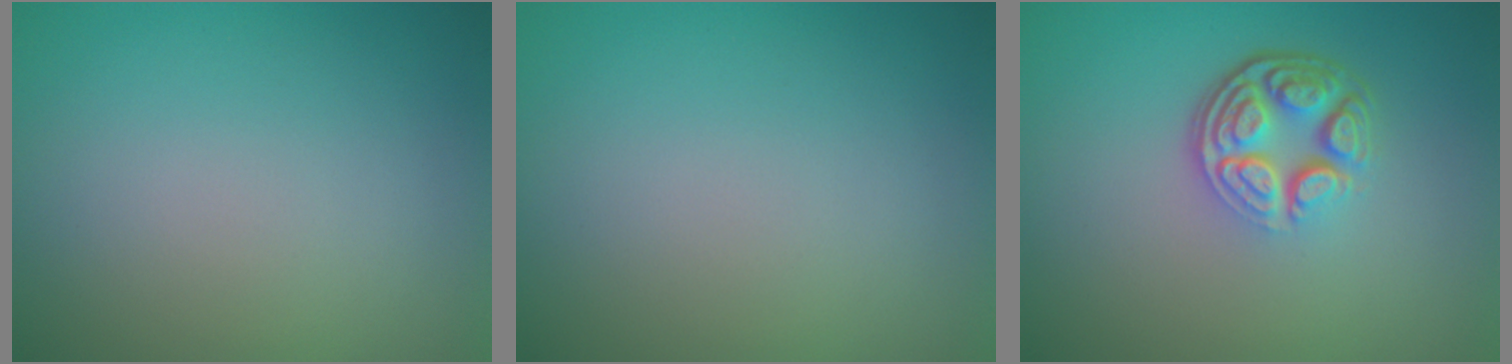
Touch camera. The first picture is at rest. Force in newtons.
{"total": 0.0}
{"total": 4.8, "press": 3.5, "slide": 3.3}